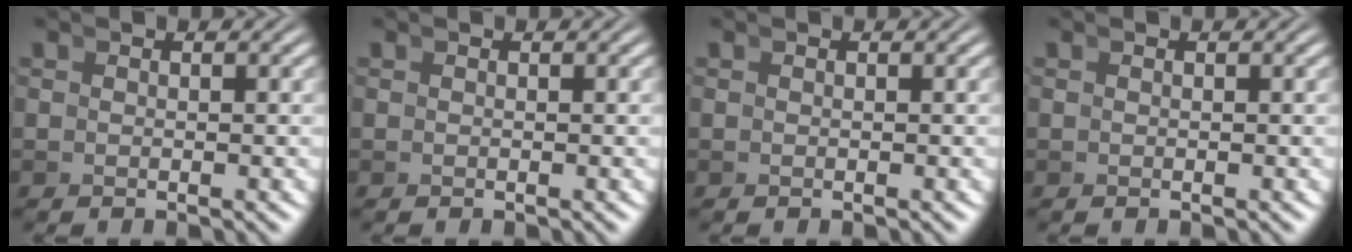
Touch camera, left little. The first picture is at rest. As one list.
[{"total": 0.0}, {"total": 0.0}, {"total": 0.0}]